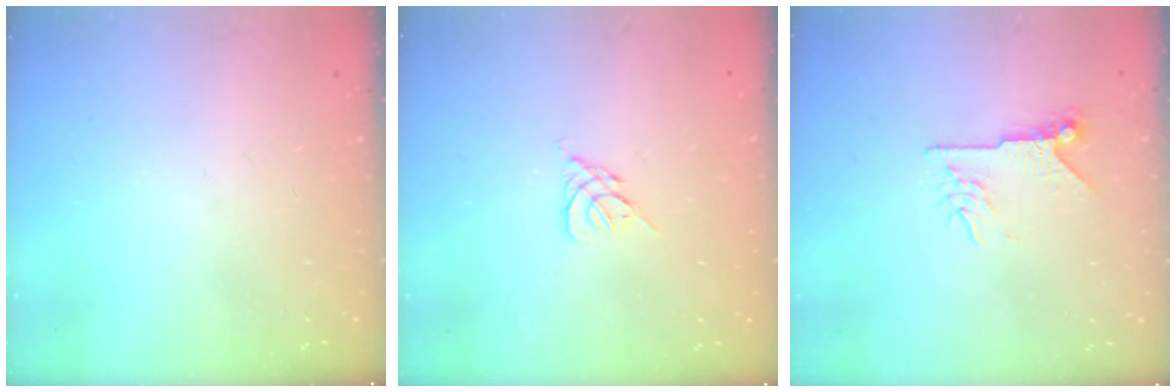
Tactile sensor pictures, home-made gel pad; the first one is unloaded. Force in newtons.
{"total": 2.6, "press": 2.5, "slide": 0.7}
{"total": 7.2, "press": 7.2, "slide": 0.2}